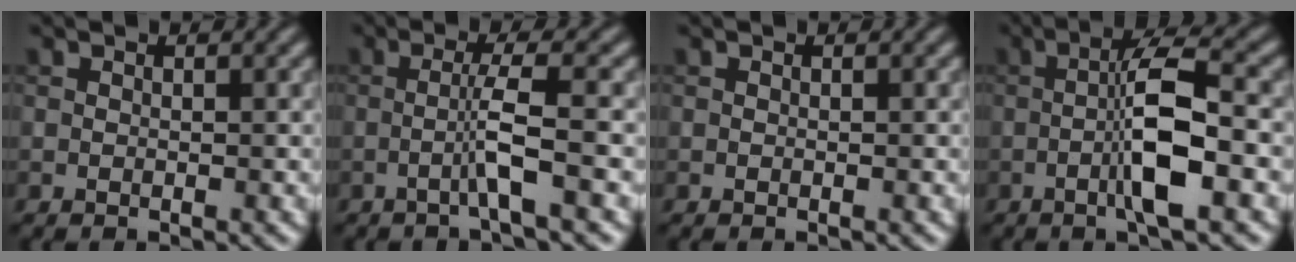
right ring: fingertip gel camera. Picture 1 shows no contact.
{"total": 3.3, "force": [-0.7, 0.2, 3.2], "torque": [-0.057, 0.006, -0.021]}
{"total": 0.0}
{"total": 6.2, "force": [-1.0, 1.1, 6.0], "torque": [-0.106, 0.013, -0.024]}